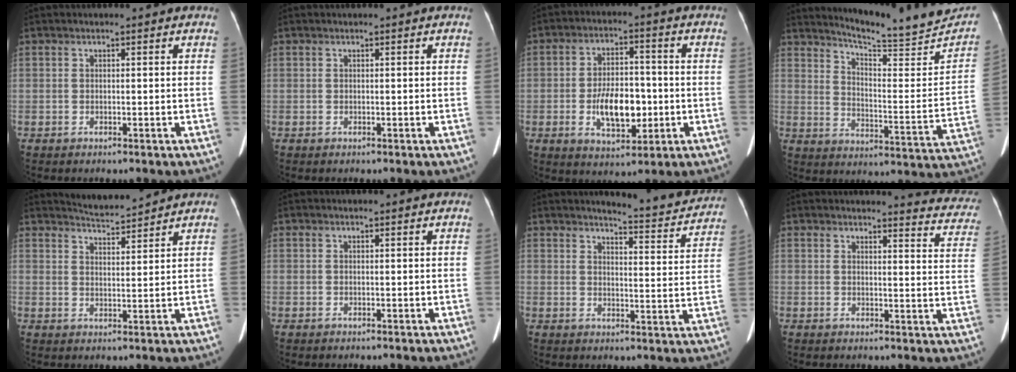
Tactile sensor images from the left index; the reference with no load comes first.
{"total": 0.0}
{"total": 9.2, "force": [-2.0, 4.6, 7.8], "torque": [-0.145, 0.006, -0.027]}
{"total": 19.1, "force": [18.1, 0.4, 5.9], "torque": [-0.089, -0.086, 0.237]}
{"total": 4.8, "force": [4.8, -0.5, 0.2], "torque": [-0.014, 0.001, 0.081]}
{"total": 1.2, "force": [1.2, 0.1, 0.2], "torque": [-0.009, 0.011, 0.016]}
{"total": 10.8, "force": [10.4, 0.8, 3.0], "torque": [-0.033, -0.026, 0.117]}
{"total": 12.1, "force": [11.8, 1.5, 1.9], "torque": [0.013, -0.075, 0.096]}